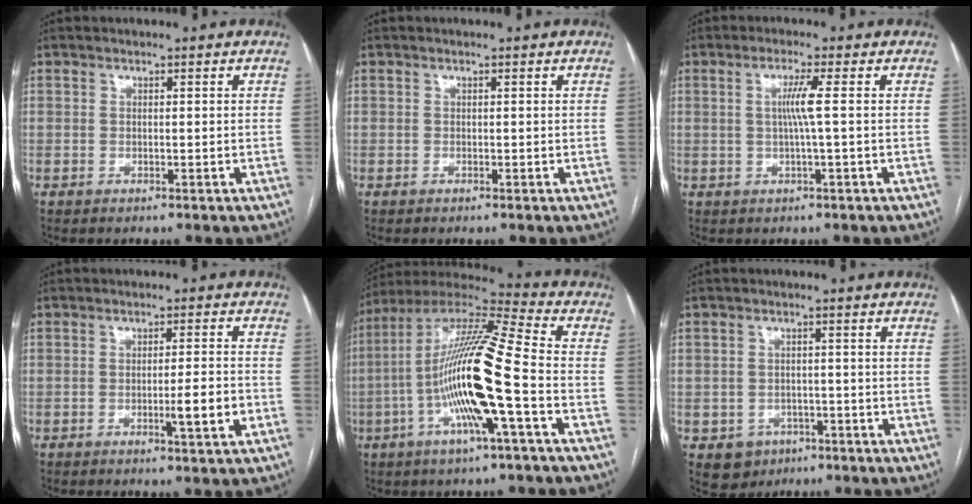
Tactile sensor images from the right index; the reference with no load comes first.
{"total": 0.0}
{"total": 3.4, "force": [0.3, -0.8, 3.3], "torque": [-0.066, 0.000, 0.005]}
{"total": 5.0, "force": [-1.7, -0.1, 4.7], "torque": [-0.068, -0.005, -0.023]}
{"total": 18.8, "force": [-4.1, 0.8, 18.3], "torque": [-0.354, 0.001, -0.085]}
{"total": 4.5, "force": [-2.1, 3.9, 0.9], "torque": [-0.007, 0.008, -0.022]}